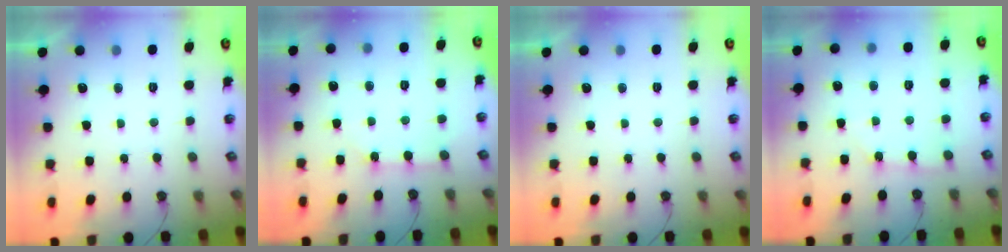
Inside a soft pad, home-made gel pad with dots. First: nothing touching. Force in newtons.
{"total": 4.3, "press": 4.3, "slide": 0.3}
{"total": 0.0}
{"total": 4.1, "press": 4.0, "slide": 0.4}